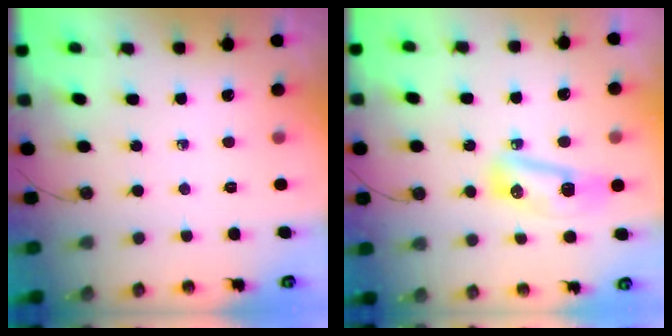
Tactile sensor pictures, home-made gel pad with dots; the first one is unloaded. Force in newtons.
{"total": 10.5, "press": 10.4, "slide": 1.3}